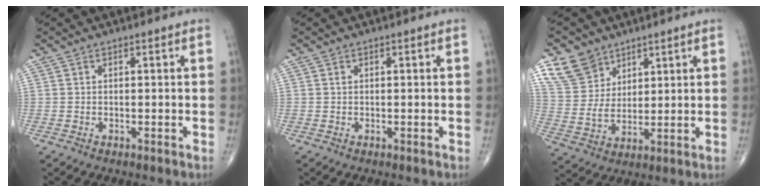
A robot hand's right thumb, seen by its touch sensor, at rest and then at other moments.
{"total": 0.0}
{"total": 9.4, "force": [6.2, 6.6, 2.6], "torque": [-0.031, -0.030, 0.134]}